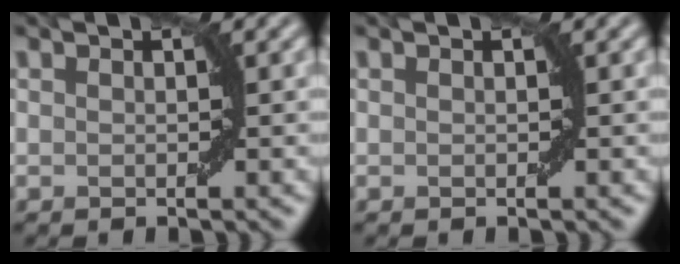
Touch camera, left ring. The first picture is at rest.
{"total": 0.0}